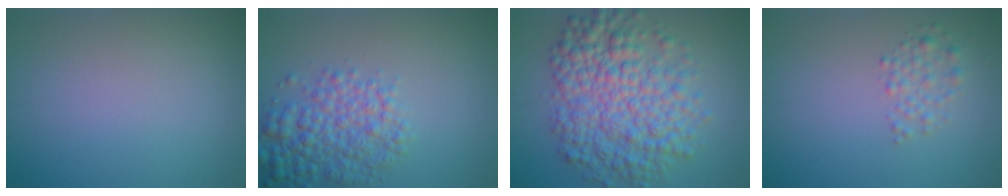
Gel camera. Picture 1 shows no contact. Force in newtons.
{"total": 5.0, "press": 5.0, "slide": 0.1}
{"total": 8.6, "press": 8.6, "slide": 0.1}
{"total": 1.7, "press": 1.7, "slide": 0.1}